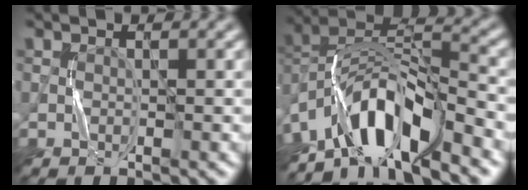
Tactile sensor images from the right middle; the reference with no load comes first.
{"total": 9.2, "force": [-6.4, 2.9, 6.0], "torque": [-0.094, 0.008, -0.126]}